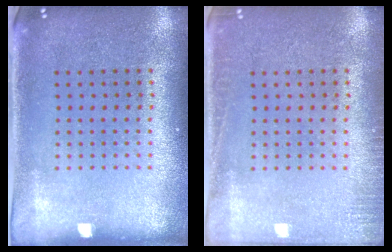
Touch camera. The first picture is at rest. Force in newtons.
{"total": 1.4, "press": 1.4, "slide": 0.4}